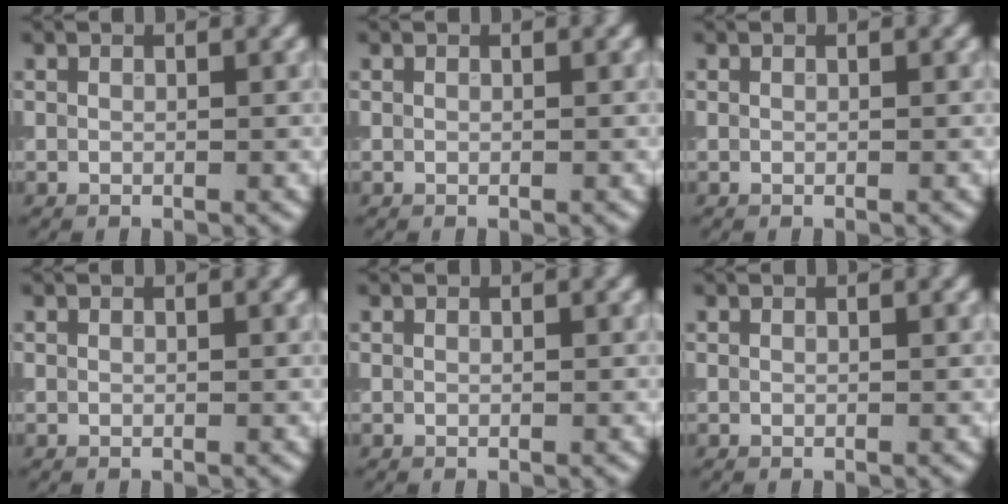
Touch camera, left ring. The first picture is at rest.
{"total": 0.0}
{"total": 0.0}
{"total": 0.0}
{"total": 0.0}
{"total": 0.0}